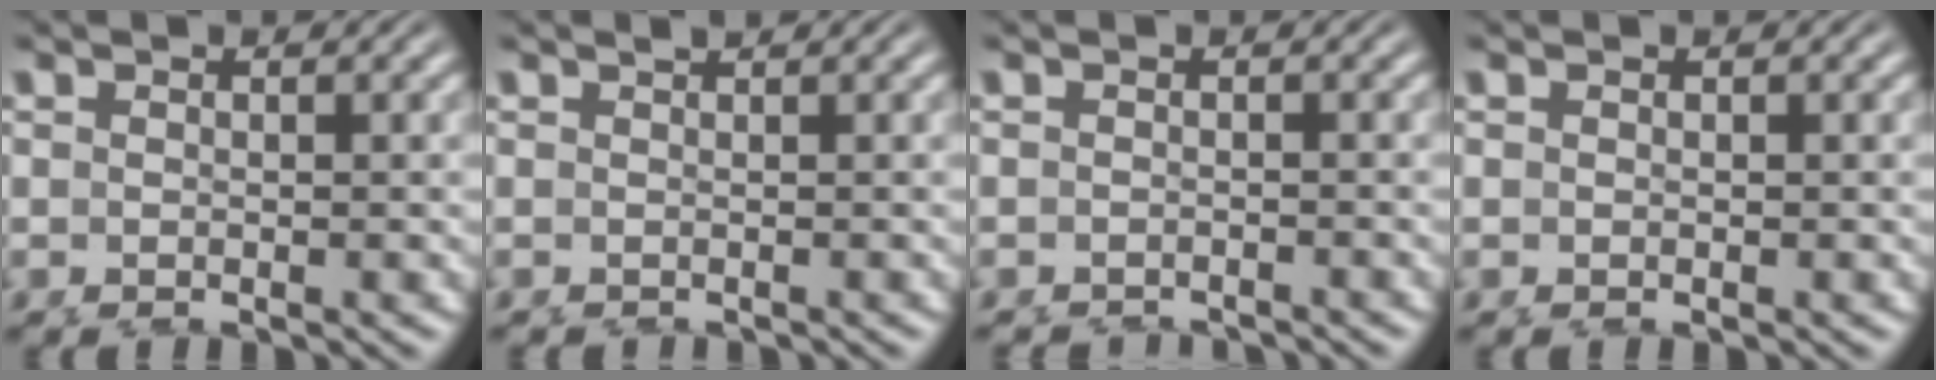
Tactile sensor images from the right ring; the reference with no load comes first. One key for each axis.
{"total": 0.7, "fx": -0.6, "fy": -0.3, "fz": -0.3, "tx": 0.003, "ty": -0.013, "tz": 0.003}
{"total": 3.8, "fx": -3.3, "fy": -1.6, "fz": -0.8, "tx": 0.024, "ty": -0.032, "tz": -0.034}
{"total": 0.0}